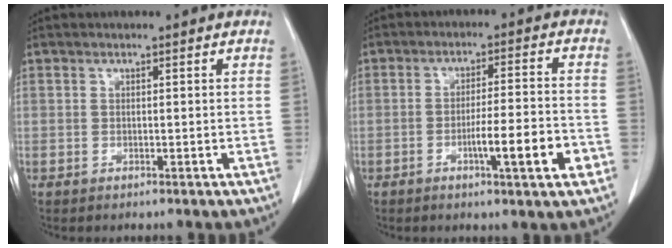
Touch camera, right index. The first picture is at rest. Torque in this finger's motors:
{"motor_torque": [0.52, -0.44, 0.25, 0.12]}